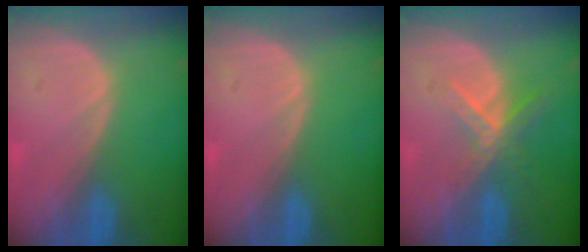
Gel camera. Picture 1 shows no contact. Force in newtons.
{"total": 0.0}
{"total": 5.6, "press": 4.9, "slide": 2.8}